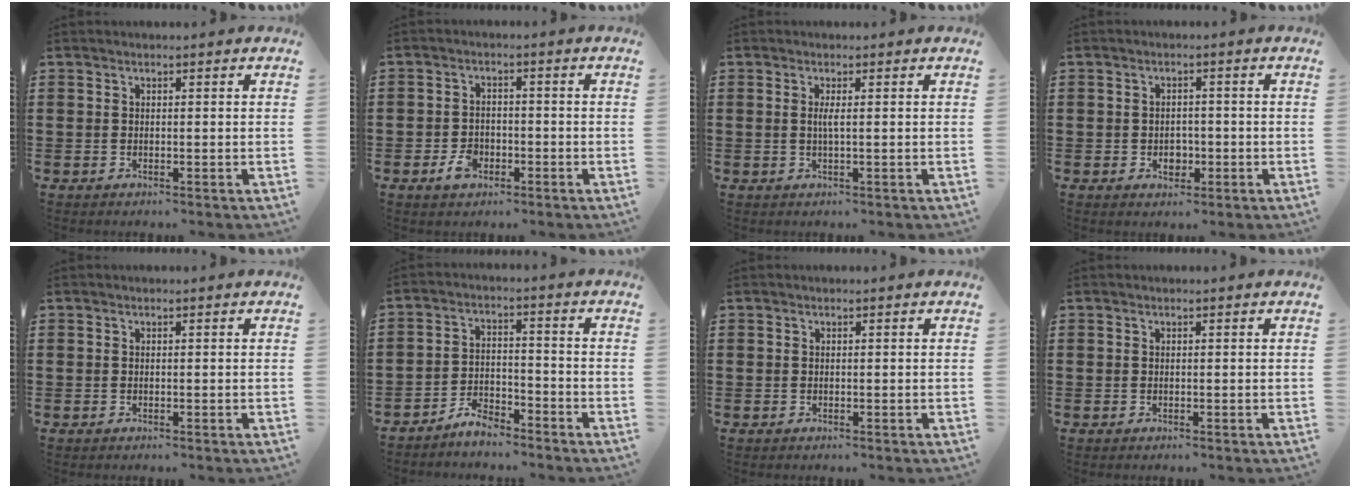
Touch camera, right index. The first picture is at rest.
{"total": 3.5, "force": [-1.6, 2.3, 2.1], "torque": [-0.055, -0.002, -0.034]}
{"total": 1.7, "force": [0.1, 0.0, 1.7], "torque": [-0.034, -0.003, 0.000]}
{"total": 2.4, "force": [-0.7, 1.9, 1.3], "torque": [-0.021, -0.002, -0.017]}
{"total": 0.0}
{"total": 4.3, "force": [-4.1, 1.0, 0.8], "torque": [-0.017, 0.014, -0.082]}
{"total": 0.0}
{"total": 0.0}